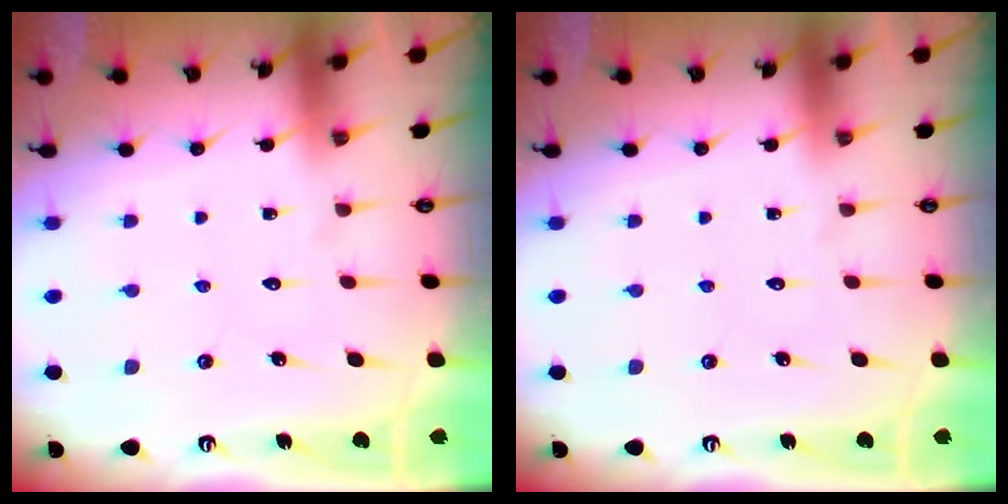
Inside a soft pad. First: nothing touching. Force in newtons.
{"total": 0.0}